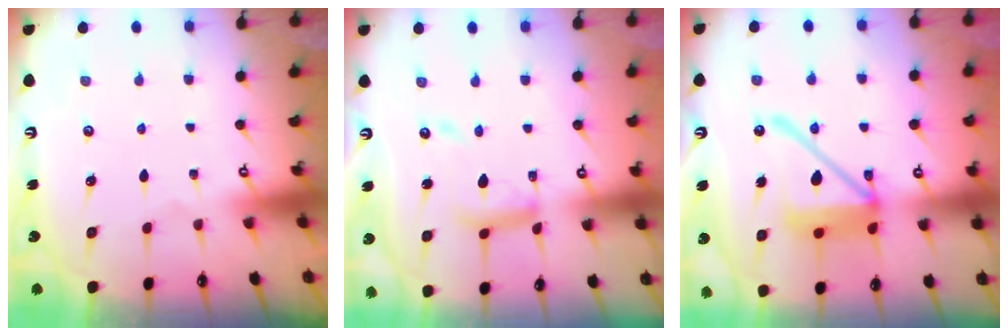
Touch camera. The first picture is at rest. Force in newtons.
{"total": 12.2, "press": 12.1, "slide": 1.1}
{"total": 16.0, "press": 15.9, "slide": 1.8}